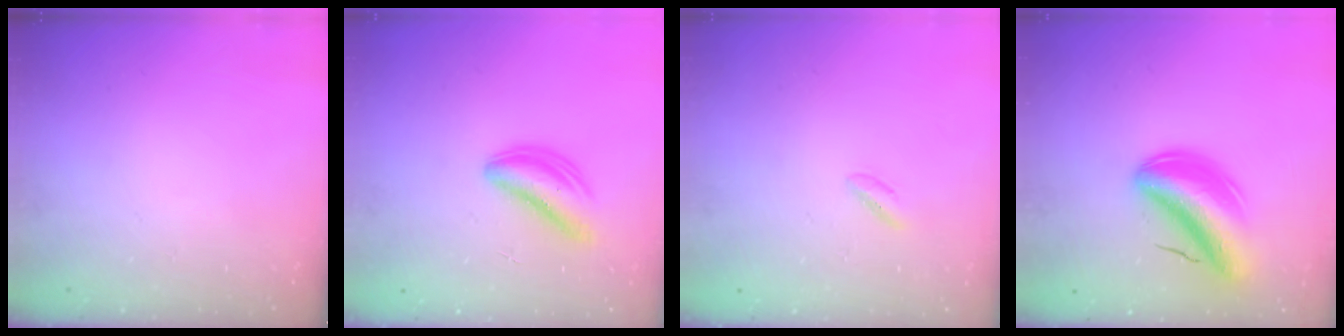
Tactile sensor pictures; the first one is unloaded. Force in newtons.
{"total": 5.4, "press": 5.3, "slide": 1.1}
{"total": 0.8, "press": 0.6, "slide": 0.6}
{"total": 8.9, "press": 8.5, "slide": 2.8}